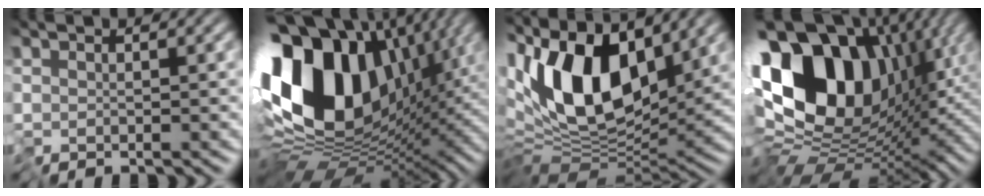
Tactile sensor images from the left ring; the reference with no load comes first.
{"total": 18.5, "force": [3.2, 12.3, 13.5], "torque": [-0.294, 0.009, 0.056]}
{"total": 12.7, "force": [3.5, 6.8, 10.1], "torque": [-0.182, 0.004, 0.054]}
{"total": 17.5, "force": [4.4, 12.5, 11.5], "torque": [-0.223, 0.019, 0.074]}